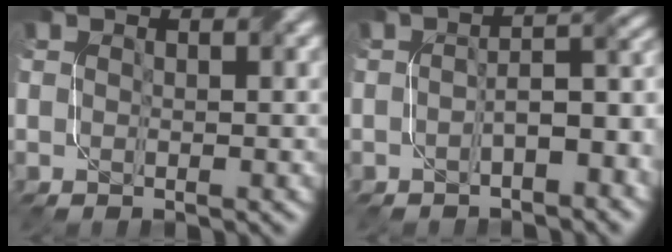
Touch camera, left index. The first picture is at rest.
{"total": 4.4, "force": [-1.8, 1.5, 3.7], "torque": [-0.056, 0.013, -0.033]}